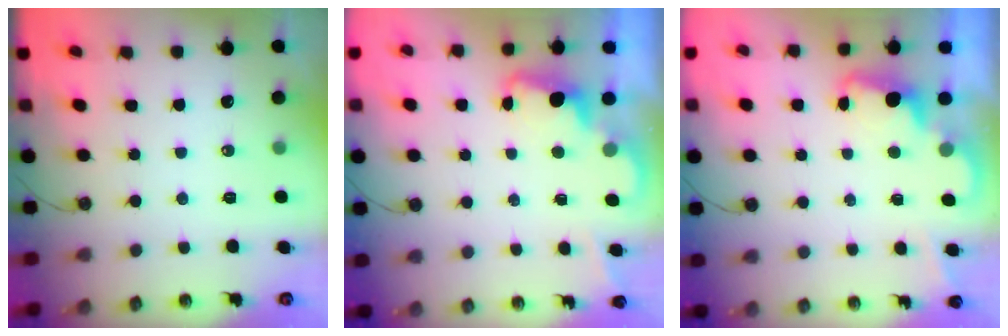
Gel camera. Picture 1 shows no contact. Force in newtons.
{"total": 2.2, "press": 2.2, "slide": 0.5}
{"total": 2.5, "press": 2.4, "slide": 0.5}